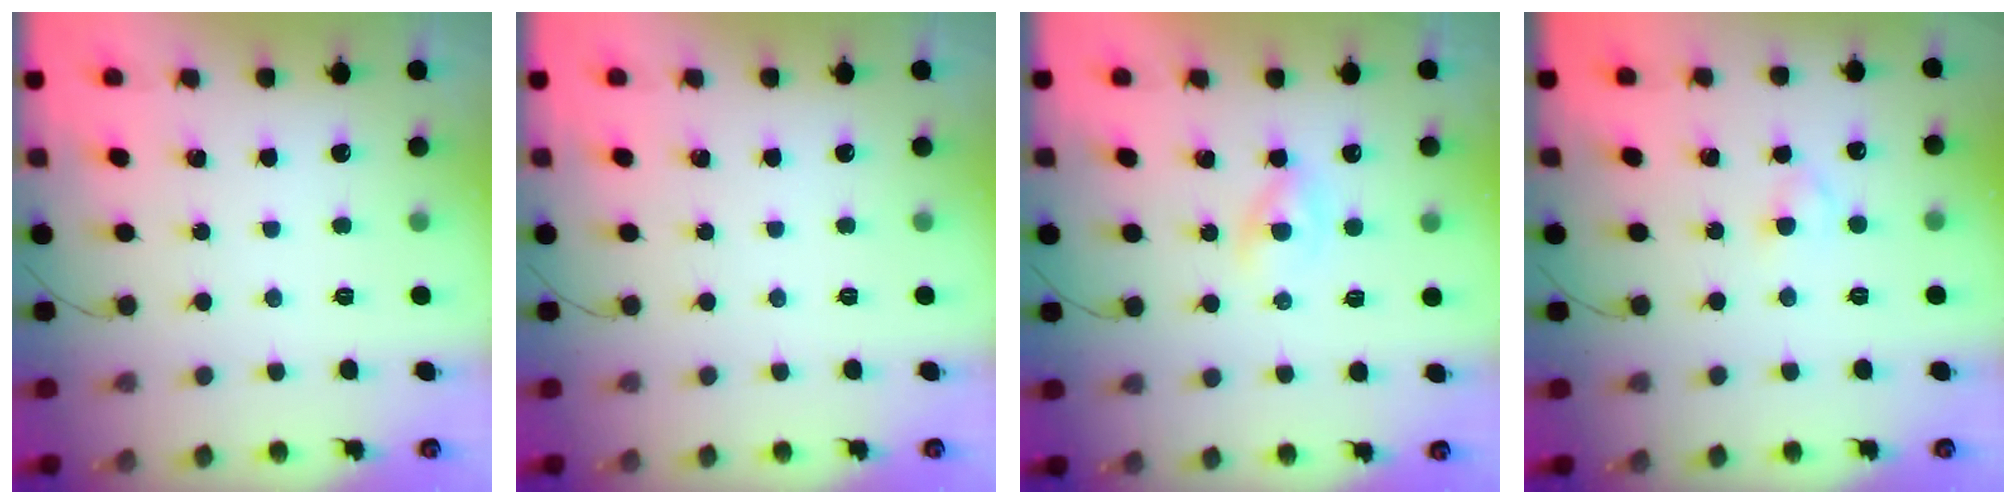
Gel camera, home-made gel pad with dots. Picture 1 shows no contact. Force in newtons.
{"total": 0.0}
{"total": 2.2, "press": 2.0, "slide": 1.0}
{"total": 2.7, "press": 2.4, "slide": 1.1}